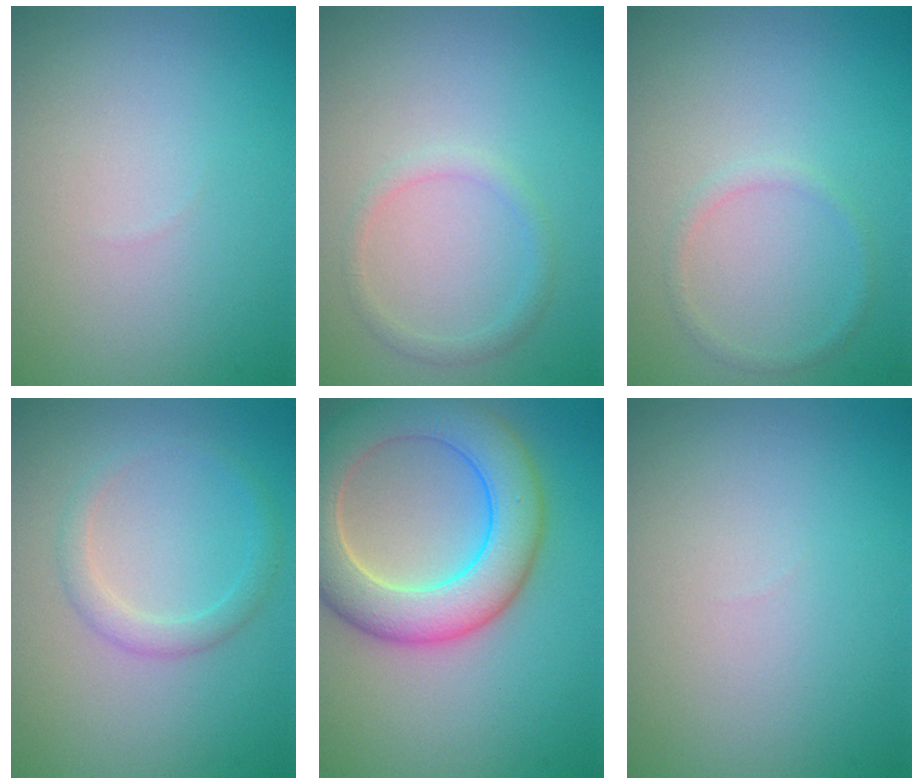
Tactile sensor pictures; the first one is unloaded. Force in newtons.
{"total": 1.3, "press": 1.3, "slide": 0.1}
{"total": 1.0, "press": 0.9, "slide": 0.2}
{"total": 1.8, "press": 1.8, "slide": 0.1}
{"total": 8.5, "press": 8.4, "slide": 0.5}
{"total": 0.0}